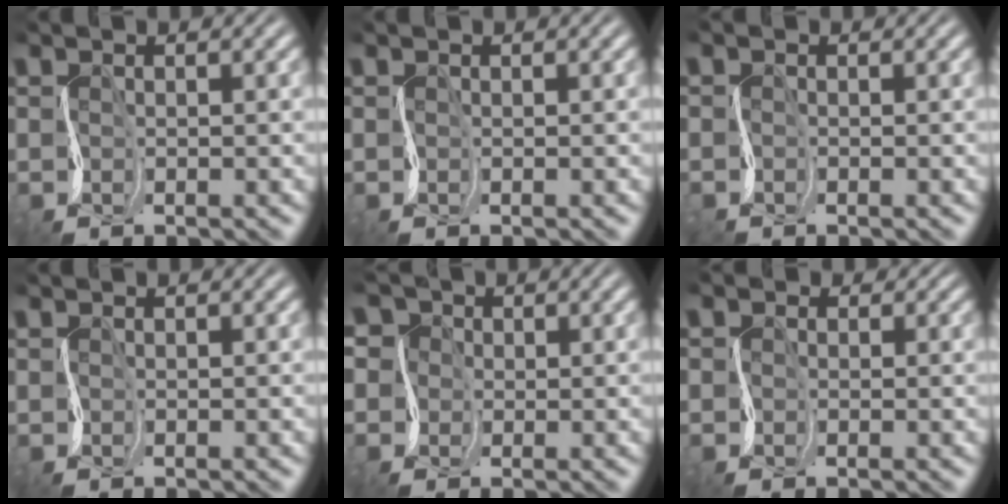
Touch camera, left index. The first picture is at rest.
{"total": 0.0}
{"total": 0.6, "force": [-0.6, 0.1, -0.2], "torque": [-0.008, -0.001, -0.009]}
{"total": 0.0}
{"total": 4.5, "force": [-0.9, 4.0, 1.8], "torque": [-0.039, 0.014, -0.036]}
{"total": 1.6, "force": [0.5, 1.5, 0.5], "torque": [-0.010, 0.012, -0.010]}